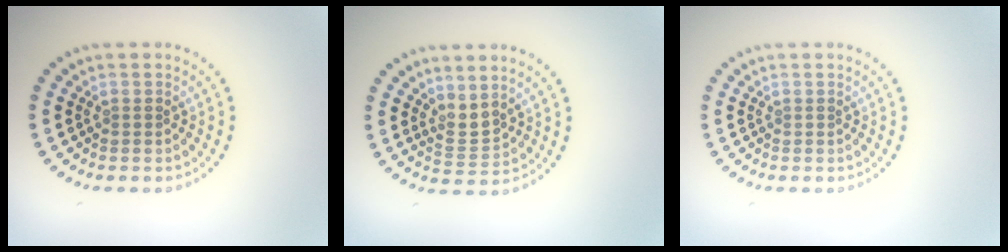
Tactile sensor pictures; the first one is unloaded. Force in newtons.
{"total": 1.9, "press": 1.4, "slide": 1.4}
{"total": 0.0}